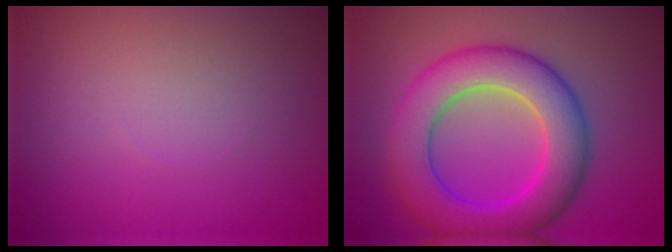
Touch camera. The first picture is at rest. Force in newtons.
{"total": 8.9, "press": 8.9, "slide": 0.1}